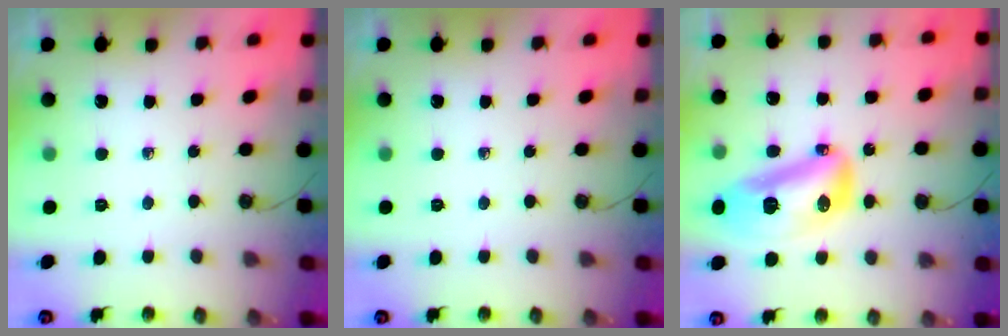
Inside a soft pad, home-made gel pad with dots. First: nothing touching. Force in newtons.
{"total": 0.0}
{"total": 16.5, "press": 16.4, "slide": 1.7}